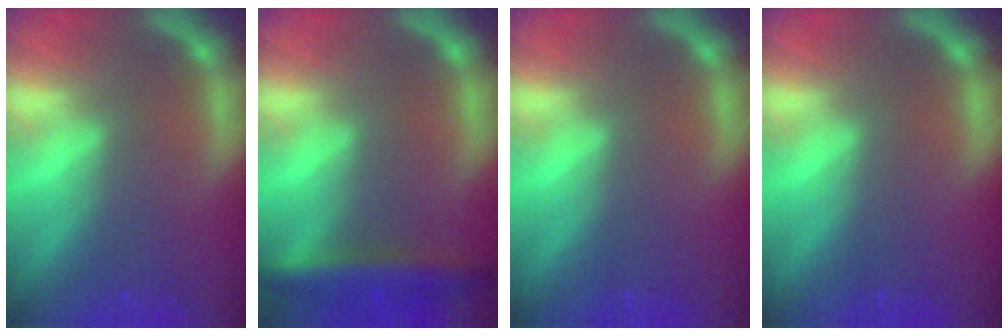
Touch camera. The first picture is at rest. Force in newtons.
{"total": 5.0}
{"total": 0.0}
{"total": 0.0}